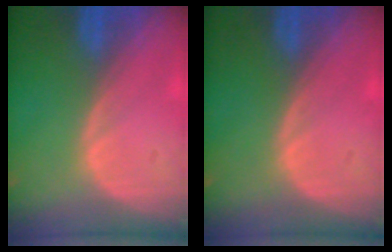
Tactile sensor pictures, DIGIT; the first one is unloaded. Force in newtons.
{"total": 0.0}